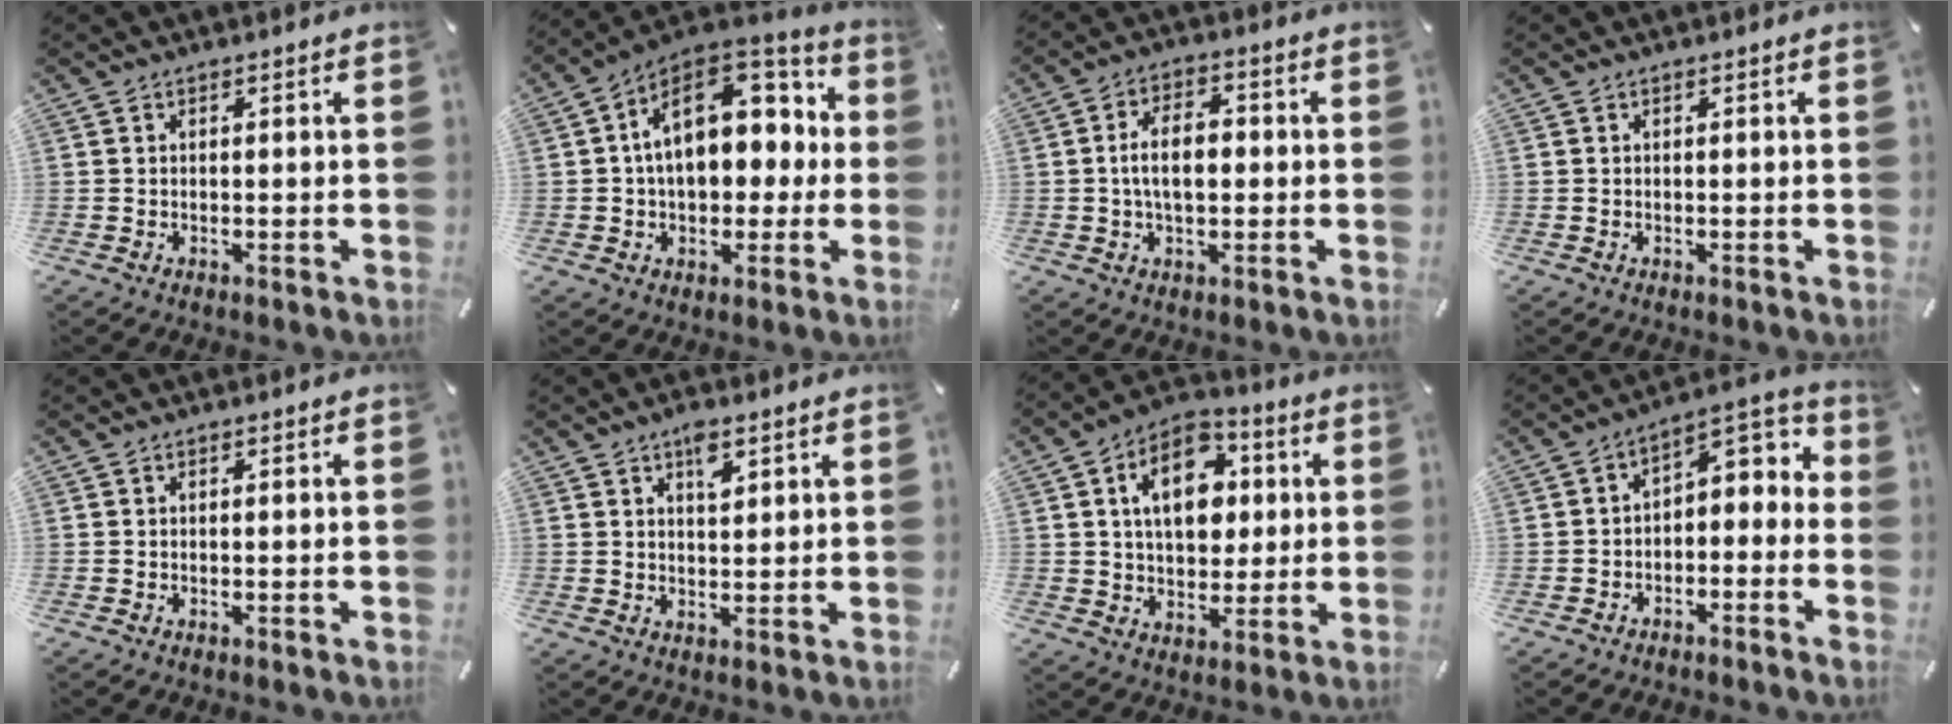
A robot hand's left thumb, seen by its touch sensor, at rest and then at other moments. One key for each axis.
{"total": 17.4, "fx": 3.9, "fy": 11.9, "fz": 12.0, "tx": -0.172, "ty": -0.013, "tz": 0.070}
{"total": 8.7, "fx": -0.3, "fy": 5.2, "fz": 7.1, "tx": -0.124, "ty": 0.007, "tz": -0.009}
{"total": 0.0}
{"total": 0.0}
{"total": 4.3, "fx": 2.3, "fy": 2.2, "fz": 2.8, "tx": -0.039, "ty": -0.005, "tz": 0.036}
{"total": 14.1, "fx": 3.2, "fy": 10.0, "fz": 9.5, "tx": -0.152, "ty": 0.008, "tz": 0.055}
{"total": 4.1, "fx": -1.4, "fy": 3.2, "fz": 2.2, "tx": -0.026, "ty": 0.001, "tz": -0.035}